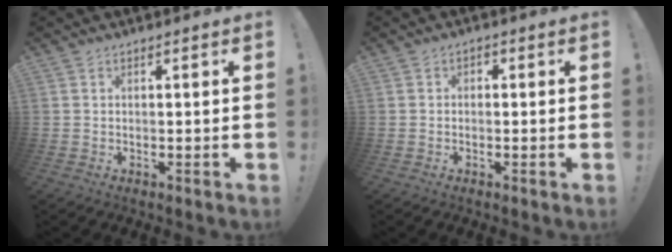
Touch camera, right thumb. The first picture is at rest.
{"total": 1.2, "force": [-0.9, 0.7, 0.5], "torque": [-0.005, 0.004, -0.015]}